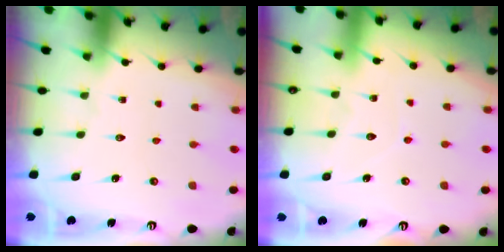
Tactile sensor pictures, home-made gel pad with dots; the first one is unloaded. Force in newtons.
{"total": 5.3, "press": 5.3, "slide": 0.4}